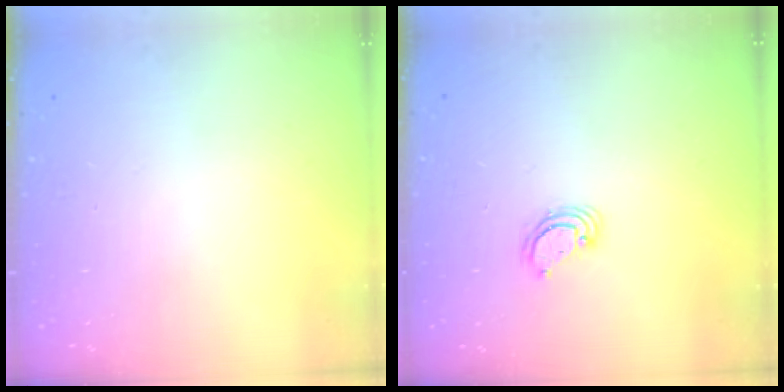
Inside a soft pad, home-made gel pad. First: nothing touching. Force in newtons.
{"total": 3.8, "press": 3.8, "slide": 0.1}